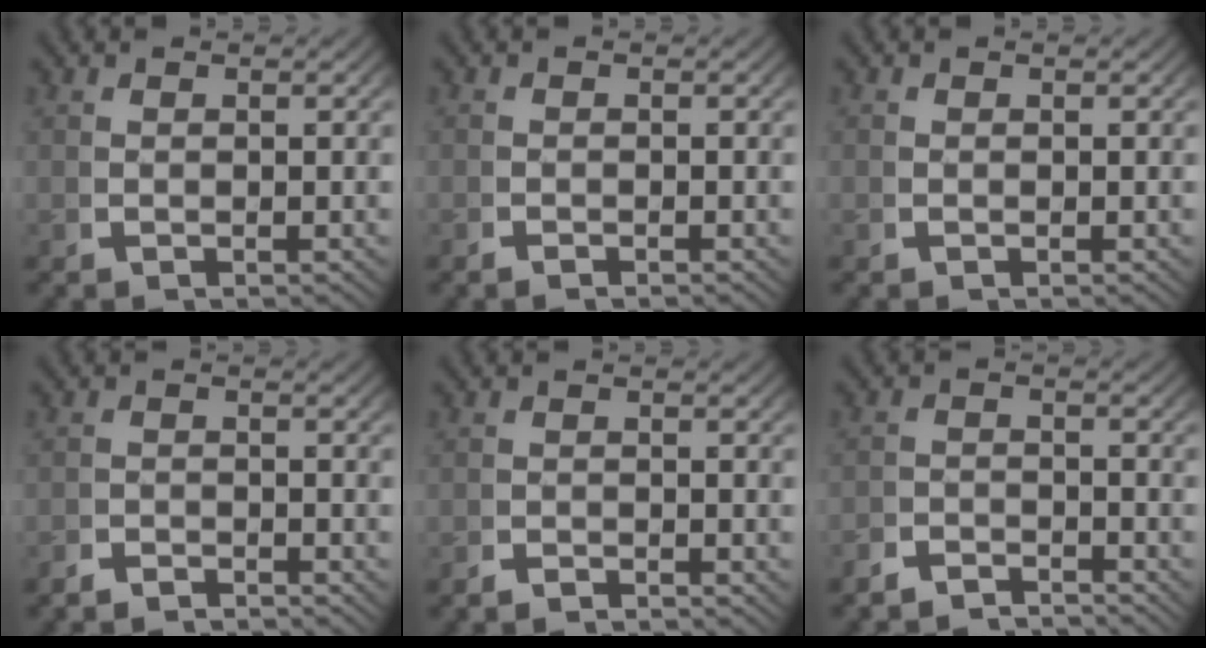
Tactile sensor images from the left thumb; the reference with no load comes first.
{"total": 0.8, "force": [-0.7, 0.3, 0.2], "torque": [-0.002, -0.006, -0.014]}
{"total": 0.0}
{"total": 2.2, "force": [-2.1, 0.4, 0.1], "torque": [0.002, -0.010, -0.042]}
{"total": 1.5, "force": [-1.4, 0.3, 0.1], "torque": [0.000, -0.008, -0.029]}
{"total": 3.4, "force": [-3.3, 0.7, 0.2], "torque": [0.003, -0.013, -0.062]}